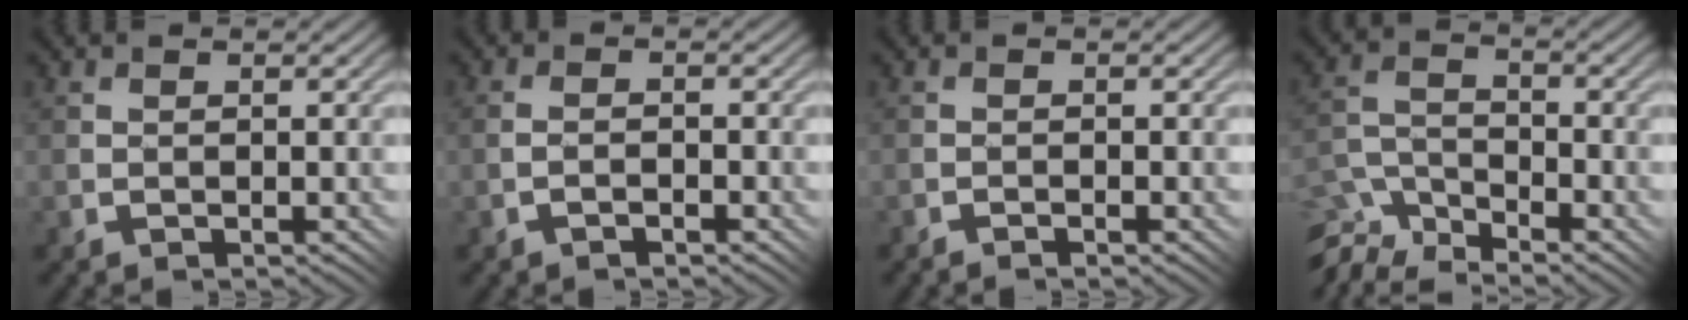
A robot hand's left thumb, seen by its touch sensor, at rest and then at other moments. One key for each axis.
{"total": 1.5, "fx": -0.9, "fy": 0.7, "fz": 1.0, "tx": -0.015, "ty": 0.010, "tz": -0.019}
{"total": 0.8, "fx": -0.8, "fy": -0.3, "fz": 0.1, "tx": -0.001, "ty": 0.006, "tz": -0.016}
{"total": 10.2, "fx": -9.0, "fy": 3.5, "fz": 3.2, "tx": -0.071, "ty": -0.013, "tz": -0.151}